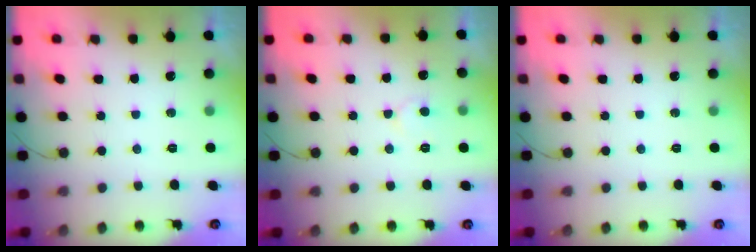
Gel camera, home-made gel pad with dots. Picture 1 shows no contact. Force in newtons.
{"total": 4.1, "press": 4.1, "slide": 0.3}
{"total": 0.0}